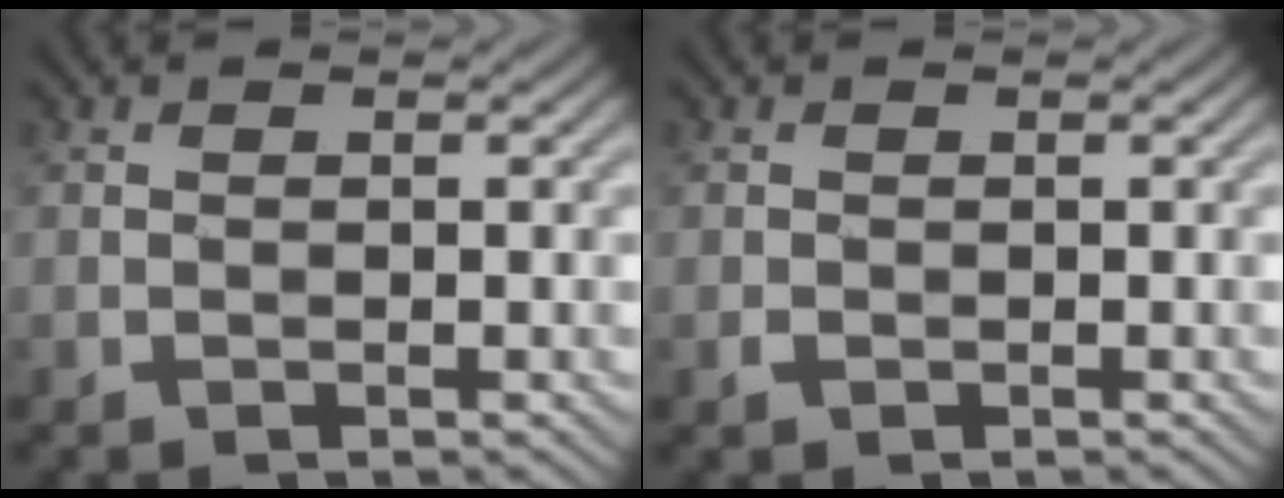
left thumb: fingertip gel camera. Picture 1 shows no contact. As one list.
[{"total": 1.0, "force": [-0.1, 1.0, 0.2], "torque": [-0.005, 0.000, -0.006]}]